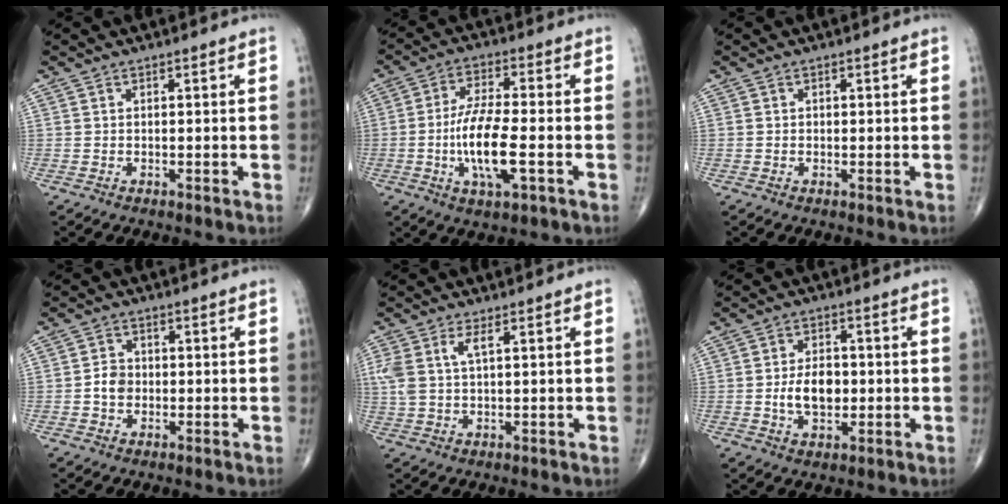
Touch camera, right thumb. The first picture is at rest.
{"total": 11.2, "force": [-2.6, 3.3, 10.4], "torque": [-0.205, 0.009, -0.049]}
{"total": 0.0}
{"total": 3.3, "force": [-0.5, 2.7, 1.8], "torque": [-0.021, 0.009, -0.014]}
{"total": 5.2, "force": [1.8, 2.1, 4.4], "torque": [-0.121, 0.007, 0.043]}
{"total": 7.2, "force": [-0.7, 4.5, 5.6], "torque": [-0.083, 0.002, -0.011]}